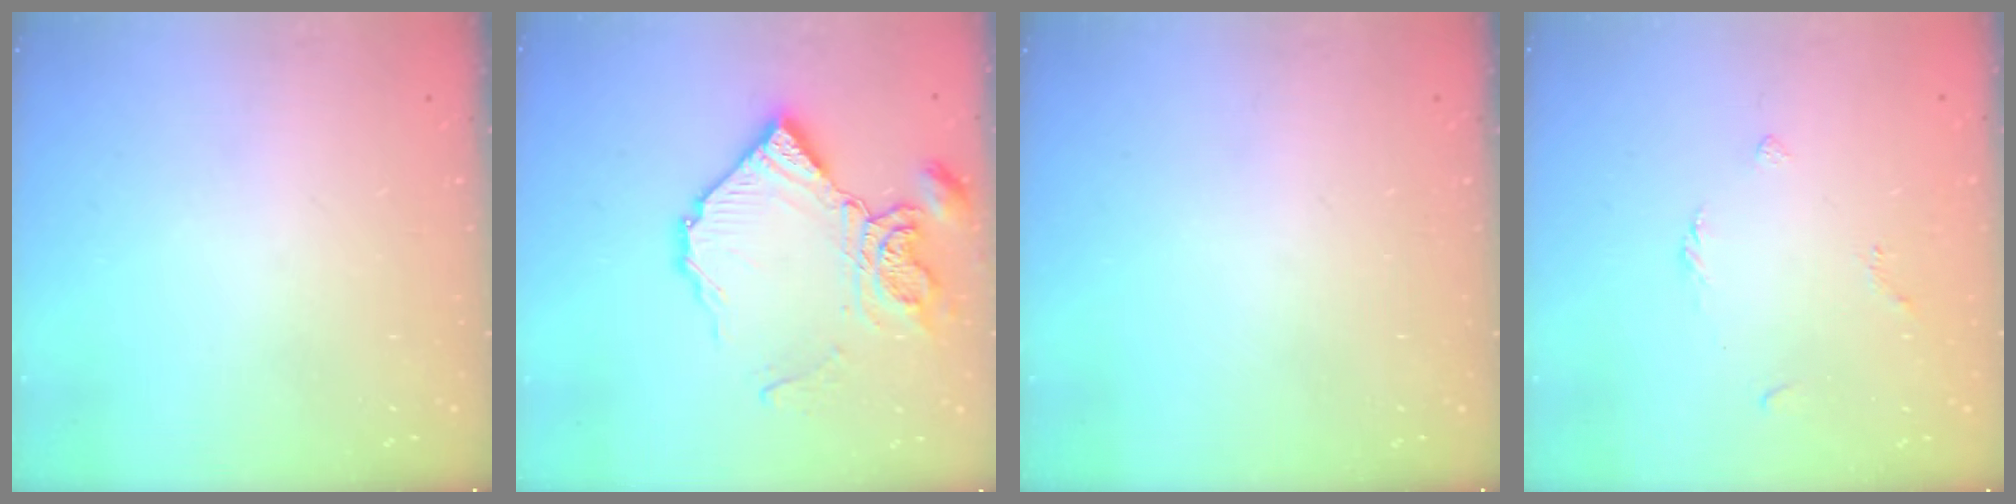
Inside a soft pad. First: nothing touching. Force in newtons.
{"total": 17.0, "press": 16.9, "slide": 1.9}
{"total": 0.0}
{"total": 2.1, "press": 2.0, "slide": 0.6}